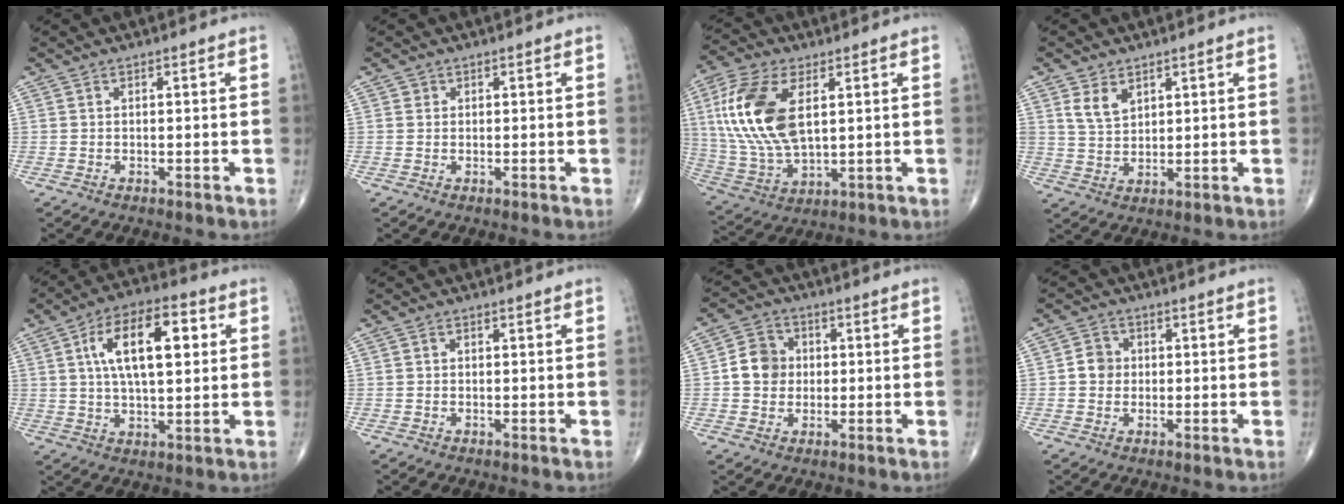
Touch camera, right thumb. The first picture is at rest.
{"total": 0.8, "force": [0.2, 0.7, 0.0], "torque": [0.006, 0.001, 0.002]}
{"total": 17.7, "force": [4.4, 9.1, 14.5], "torque": [-0.309, -0.011, 0.088]}
{"total": 4.8, "force": [2.7, 3.0, 2.6], "torque": [-0.035, -0.018, 0.057]}
{"total": 15.0, "force": [3.9, 6.8, 12.8], "torque": [-0.203, 0.008, 0.062]}
{"total": 0.5, "force": [0.0, 0.5, 0.1], "torque": [0.001, 0.001, -0.001]}
{"total": 7.0, "force": [0.2, 6.2, 3.1], "torque": [-0.032, 0.012, -0.005]}
{"total": 3.6, "force": [0.1, 3.4, 1.4], "torque": [-0.005, 0.006, -0.005]}